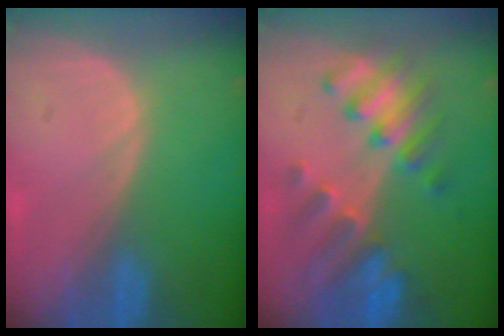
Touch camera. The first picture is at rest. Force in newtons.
{"total": 8.0, "press": 7.8, "slide": 1.3}